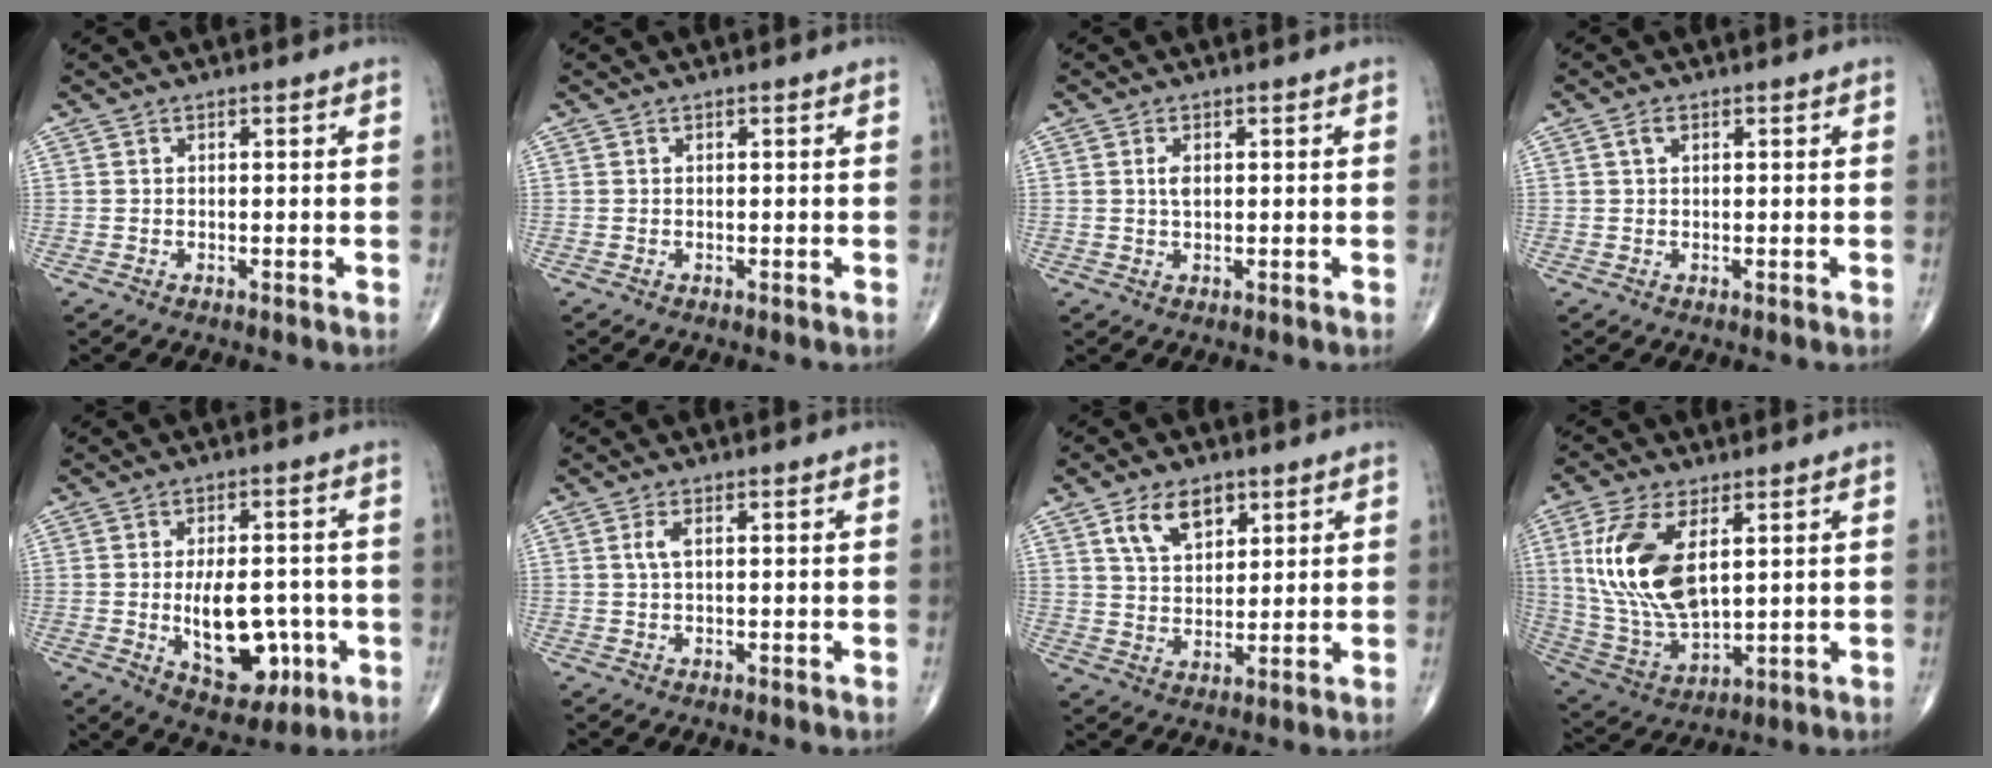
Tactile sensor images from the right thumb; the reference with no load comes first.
{"total": 0.0}
{"total": 1.9, "force": [0.4, 1.0, 1.6], "torque": [-0.032, -0.002, 0.008]}
{"total": 2.3, "force": [0.9, 1.2, 1.7], "torque": [-0.036, 0.009, 0.018]}
{"total": 12.9, "force": [-2.6, 7.2, 10.4], "torque": [-0.130, 0.006, -0.022]}
{"total": 1.9, "force": [0.4, 0.6, 1.7], "torque": [-0.045, 0.006, 0.010]}
{"total": 8.2, "force": [4.2, 4.8, 5.0], "torque": [-0.069, -0.020, 0.080]}
{"total": 17.1, "force": [4.4, 8.5, 14.1], "torque": [-0.289, -0.019, 0.095]}